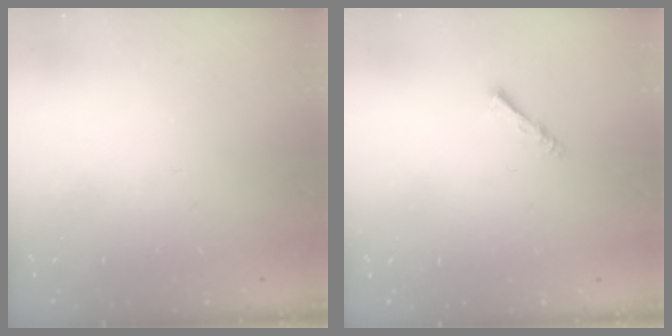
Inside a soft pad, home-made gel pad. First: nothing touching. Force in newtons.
{"total": 1.6, "press": 1.5, "slide": 0.3}